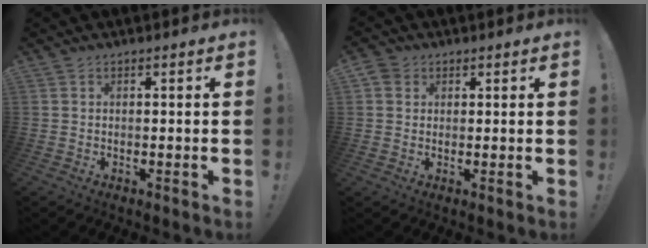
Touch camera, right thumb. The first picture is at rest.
{"total": 4.0, "force": [1.9, 3.4, 0.9], "torque": [-0.014, -0.004, 0.037]}